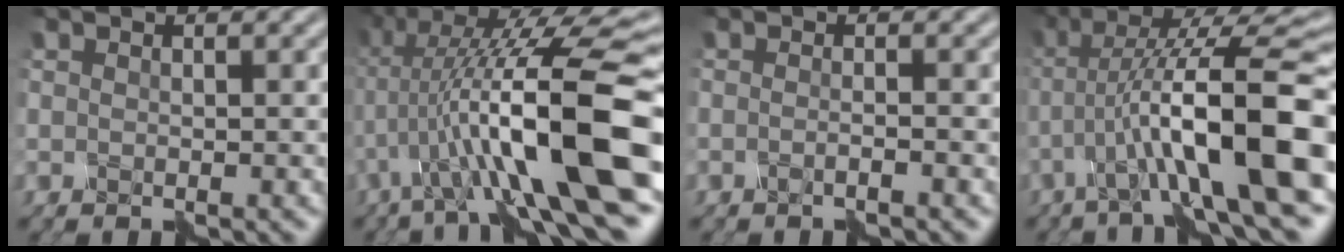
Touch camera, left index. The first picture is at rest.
{"total": 14.7, "force": [-1.4, 3.6, 14.2], "torque": [-0.232, 0.020, -0.020]}
{"total": 1.8, "force": [-0.6, 1.0, 1.4], "torque": [0.005, -0.009, -0.032]}
{"total": 12.6, "force": [-2.9, 3.1, 11.9], "torque": [-0.194, 0.015, -0.045]}